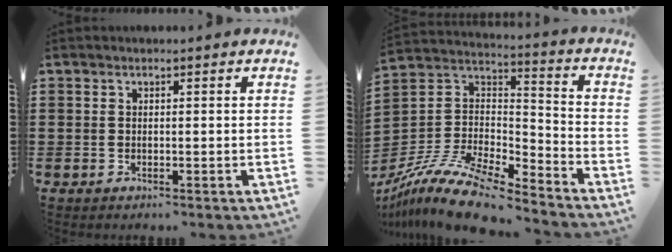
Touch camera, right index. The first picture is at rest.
{"total": 13.7, "force": [-11.0, 3.6, 7.2], "torque": [-0.146, 0.036, -0.211]}